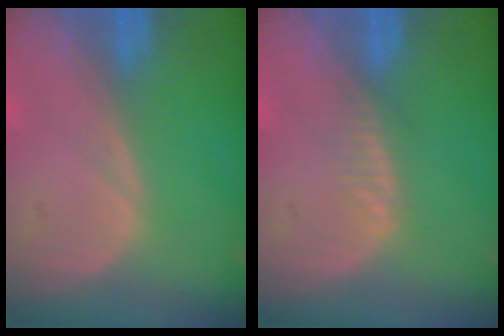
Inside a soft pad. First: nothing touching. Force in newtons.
{"total": 1.6, "press": 1.6, "slide": 0.1}